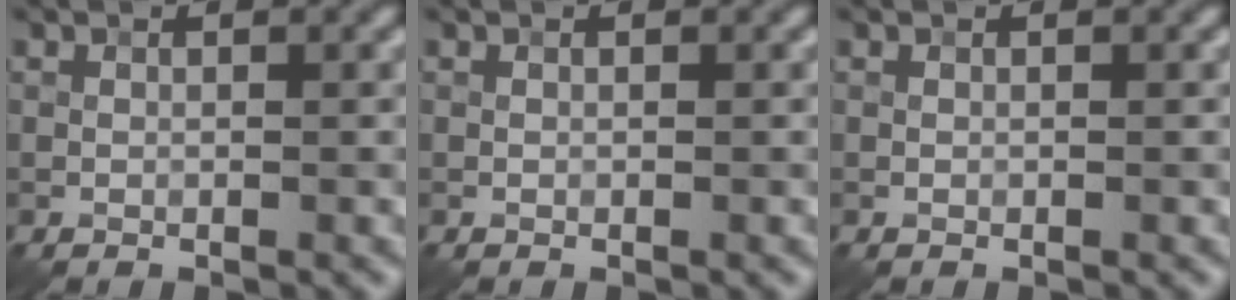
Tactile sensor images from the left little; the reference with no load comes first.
{"total": 0.0}
{"total": 0.0}